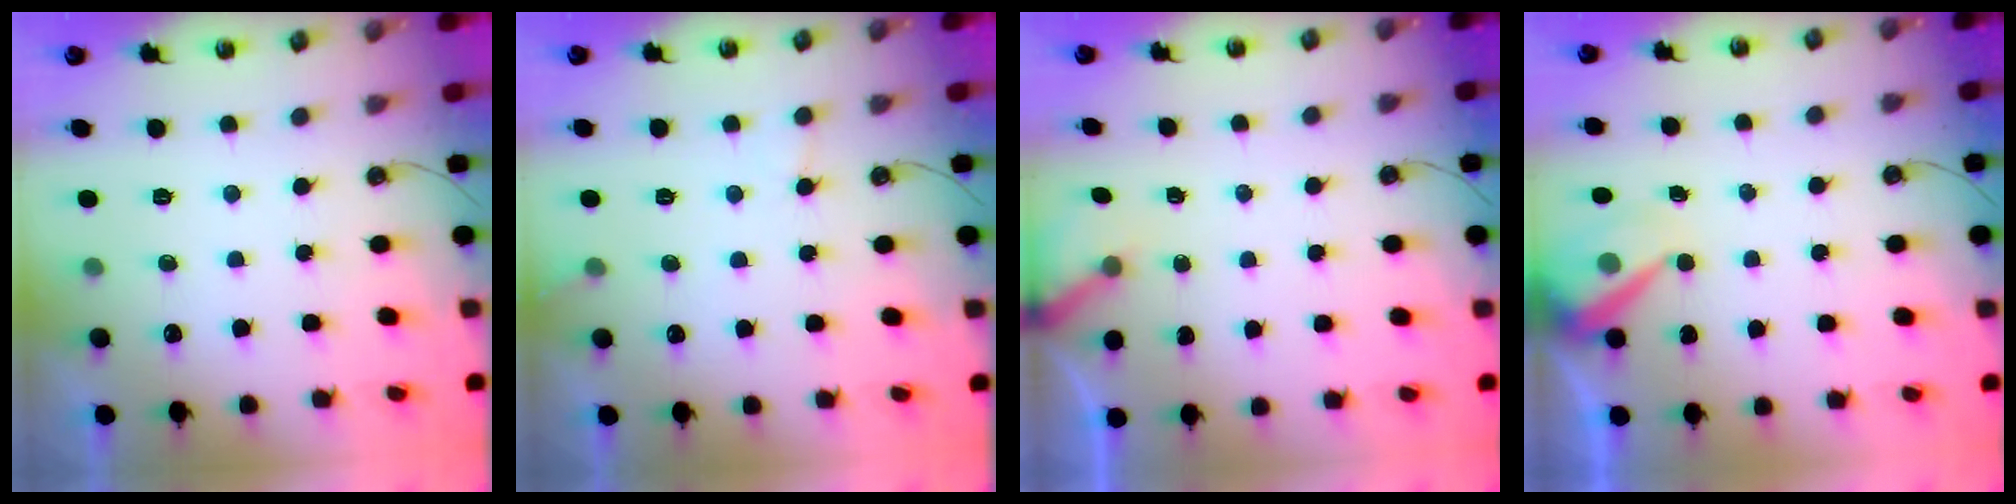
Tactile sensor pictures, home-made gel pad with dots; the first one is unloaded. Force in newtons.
{"total": 6.7, "press": 6.7, "slide": 0.4}
{"total": 2.5, "press": 2.5, "slide": 0.3}
{"total": 7.8, "press": 7.7, "slide": 0.6}